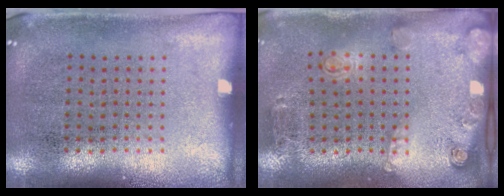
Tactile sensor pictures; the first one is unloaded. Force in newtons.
{"total": 2.1, "press": 1.3, "slide": 1.6}